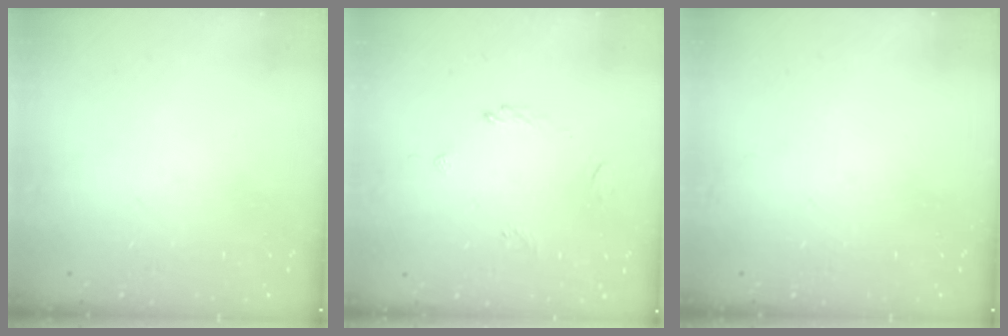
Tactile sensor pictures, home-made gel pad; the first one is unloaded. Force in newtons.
{"total": 2.6, "press": 2.5, "slide": 0.8}
{"total": 0.0}